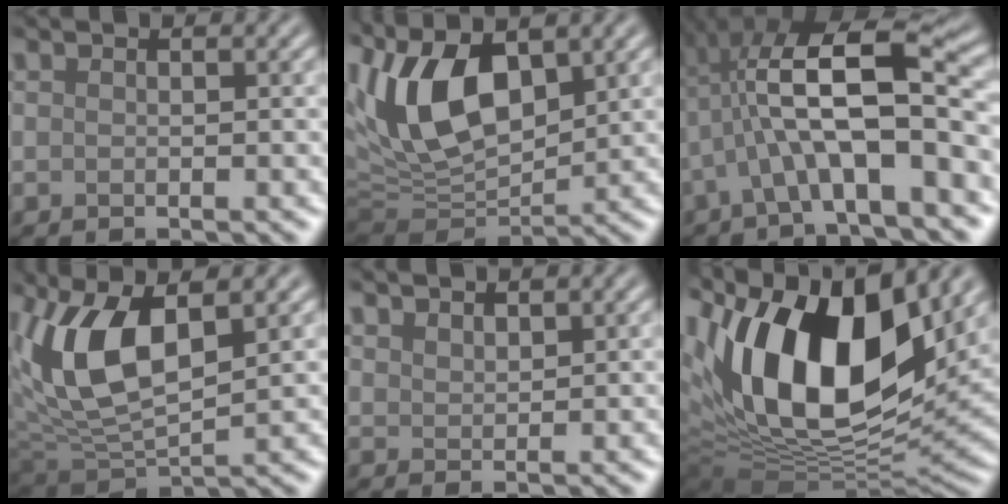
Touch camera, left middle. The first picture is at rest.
{"total": 9.7, "force": [3.0, 4.8, 7.8], "torque": [-0.169, 0.015, 0.058]}
{"total": 10.0, "force": [-1.0, 2.9, 9.5], "torque": [-0.173, 0.033, -0.012]}
{"total": 8.3, "force": [2.8, 3.8, 6.9], "torque": [-0.158, 0.006, 0.059]}
{"total": 2.2, "force": [2.2, 0.1, -0.2], "torque": [0.000, 0.009, 0.052]}
{"total": 15.7, "force": [4.6, 7.9, 12.8], "torque": [-0.231, 0.012, 0.078]}